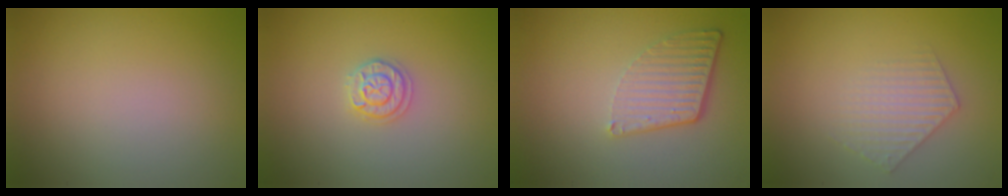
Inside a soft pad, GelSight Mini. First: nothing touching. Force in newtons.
{"total": 1.9, "press": 1.8, "slide": 0.3}
{"total": 3.6, "press": 2.6, "slide": 2.4}
{"total": 2.4, "press": 2.4, "slide": 0.3}